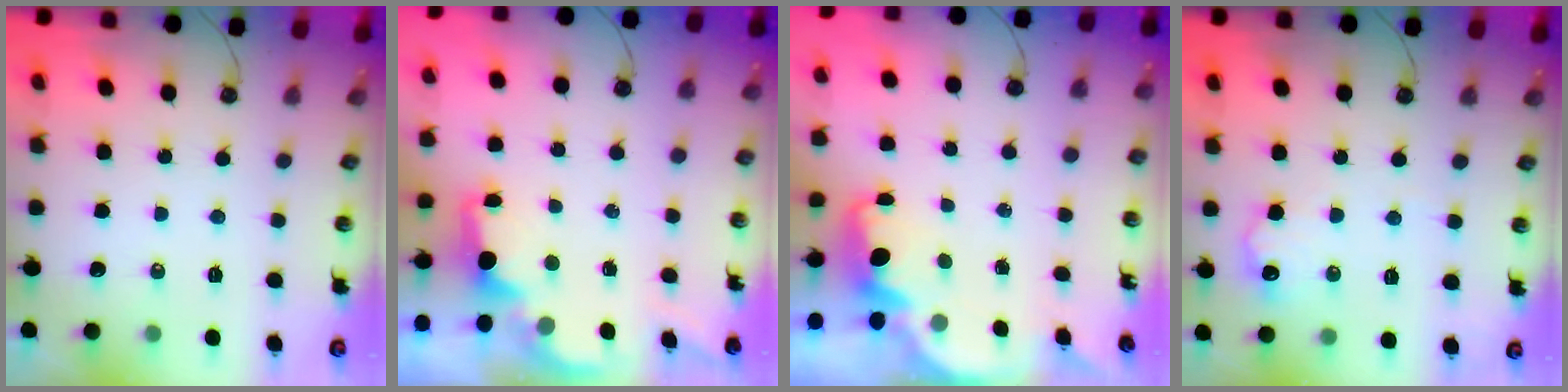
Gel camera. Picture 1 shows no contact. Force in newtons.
{"total": 1.7, "press": 1.5, "slide": 0.7}
{"total": 2.4, "press": 2.3, "slide": 0.6}
{"total": 10.8, "press": 10.8, "slide": 0.6}